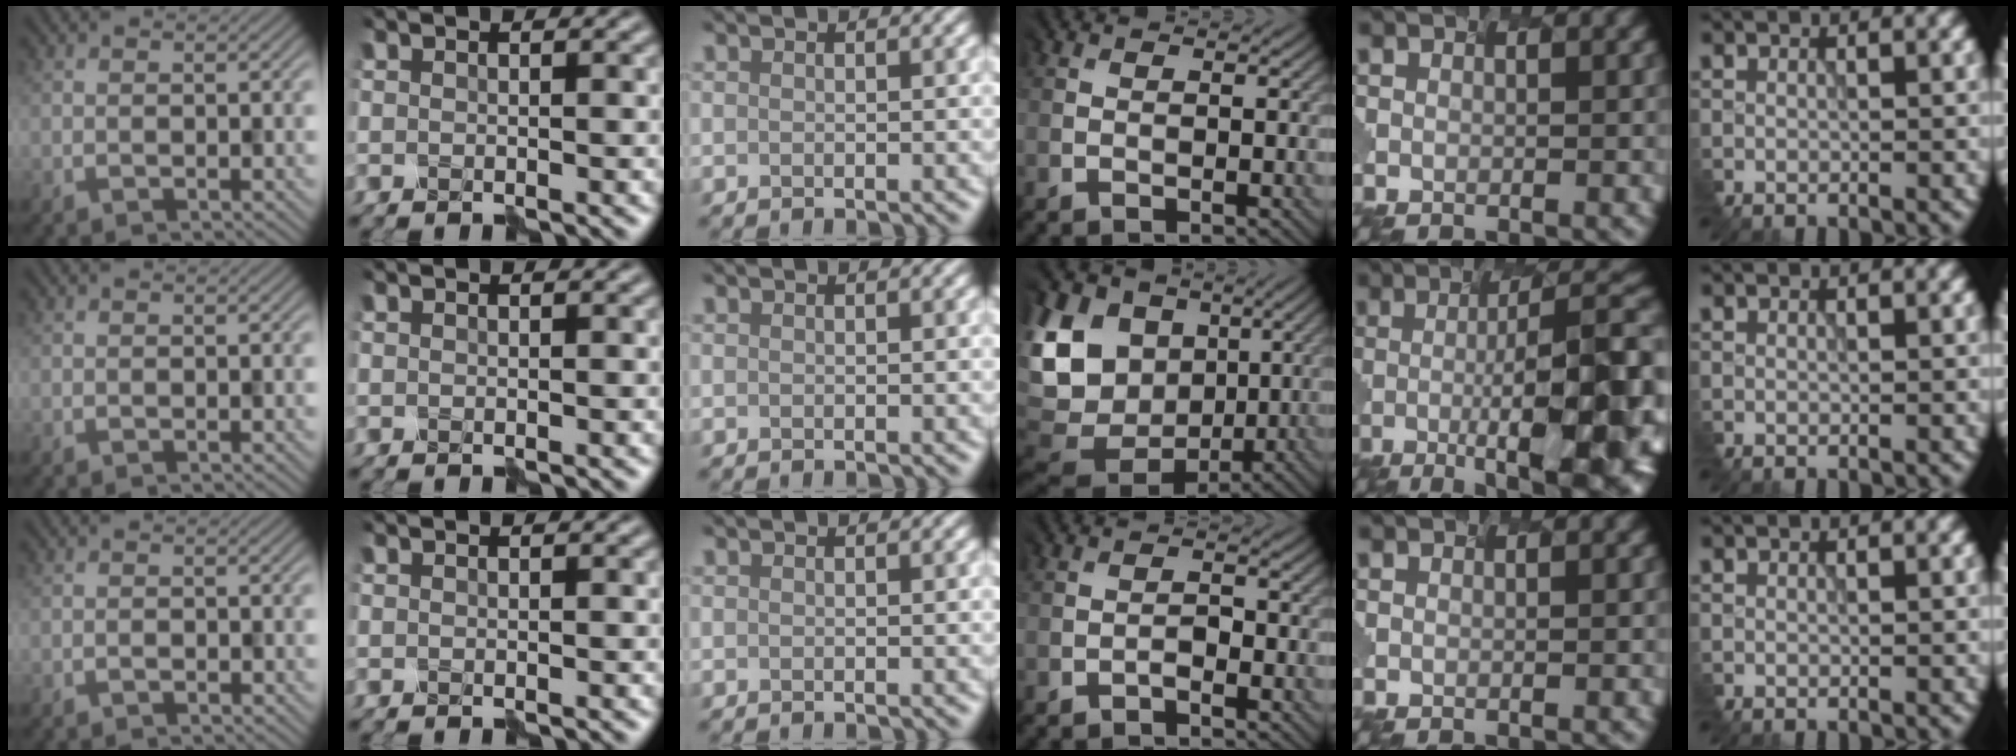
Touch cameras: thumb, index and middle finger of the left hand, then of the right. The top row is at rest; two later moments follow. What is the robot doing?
{"motion": "disassemble", "object": "velcro strap"}